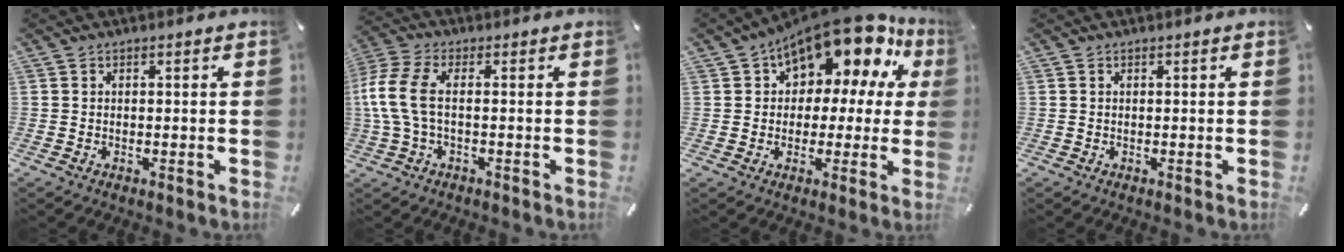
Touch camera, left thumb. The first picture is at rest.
{"total": 9.1, "force": [-0.2, 4.5, 7.9], "torque": [-0.181, -0.009, -0.004]}
{"total": 15.9, "force": [10.5, 8.2, 8.6], "torque": [-0.135, -0.082, 0.181]}
{"total": 0.0}